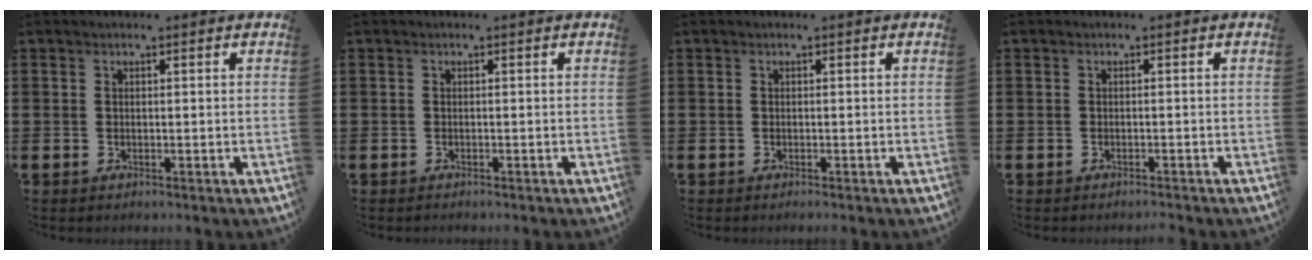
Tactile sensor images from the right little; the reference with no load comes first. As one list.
[{"total": 0.0}, {"total": 0.0}, {"total": 0.5, "force": [-0.5, -0.1, 0.1], "torque": [-0.001, -0.001, -0.011]}]